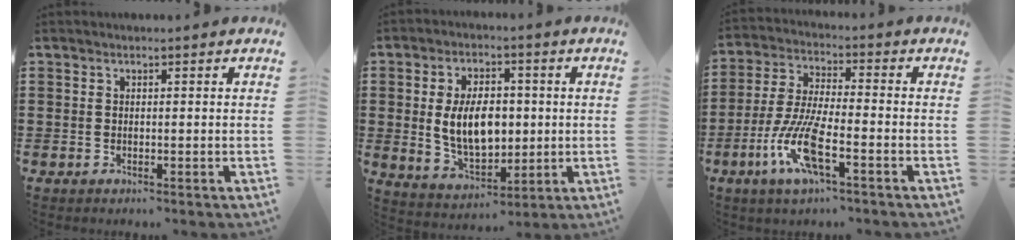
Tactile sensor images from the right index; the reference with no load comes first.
{"total": 9.2, "force": [0.5, 5.6, 7.3], "torque": [-0.131, 0.003, 0.005]}
{"total": 9.8, "force": [-4.5, 2.1, 8.4], "torque": [-0.199, -0.019, -0.087]}